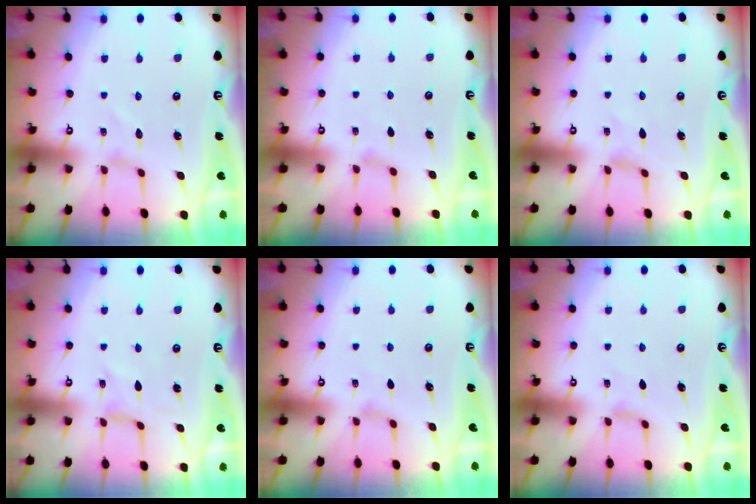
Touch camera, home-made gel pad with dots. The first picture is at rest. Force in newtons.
{"total": 2.1, "press": 2.1, "slide": 0.4}
{"total": 0.0}
{"total": 0.5, "press": 0.5, "slide": 0.0}
{"total": 2.7, "press": 2.6, "slide": 0.4}
{"total": 2.0, "press": 1.9, "slide": 0.5}